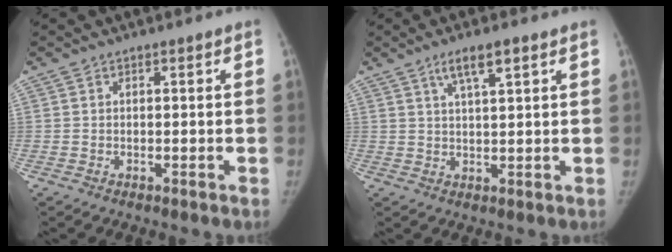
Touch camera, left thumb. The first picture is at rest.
{"total": 5.6, "force": [3.2, 1.3, 4.4], "torque": [-0.077, -0.006, 0.058]}